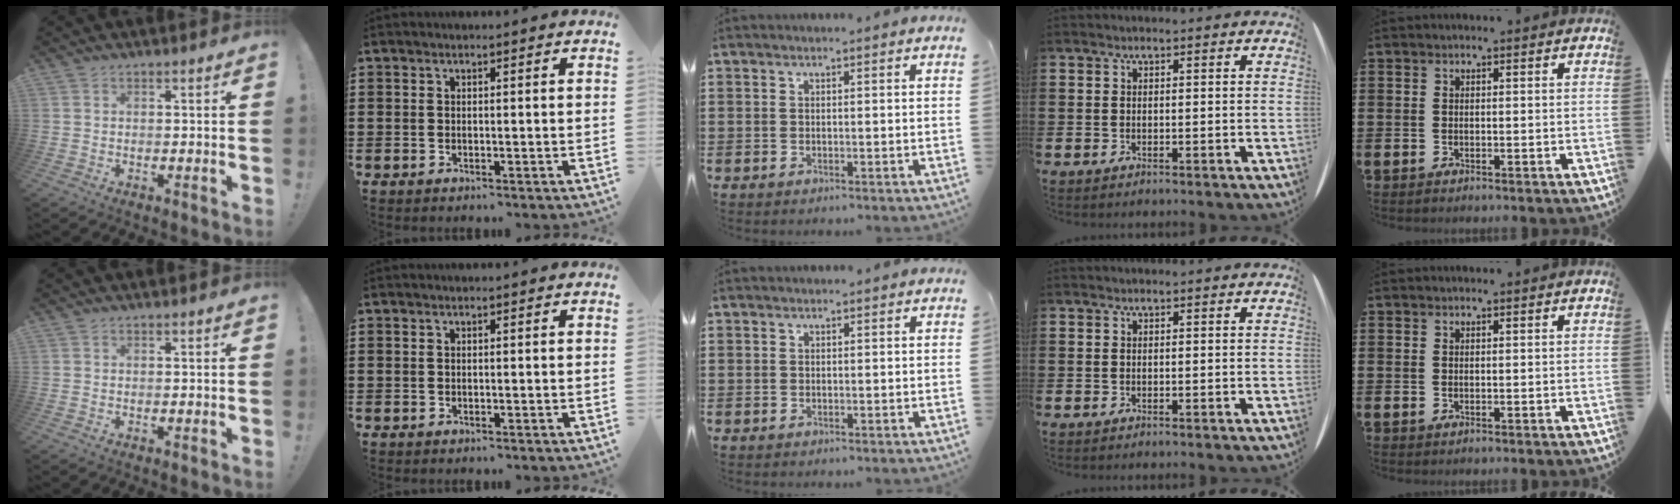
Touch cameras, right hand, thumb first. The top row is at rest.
{}